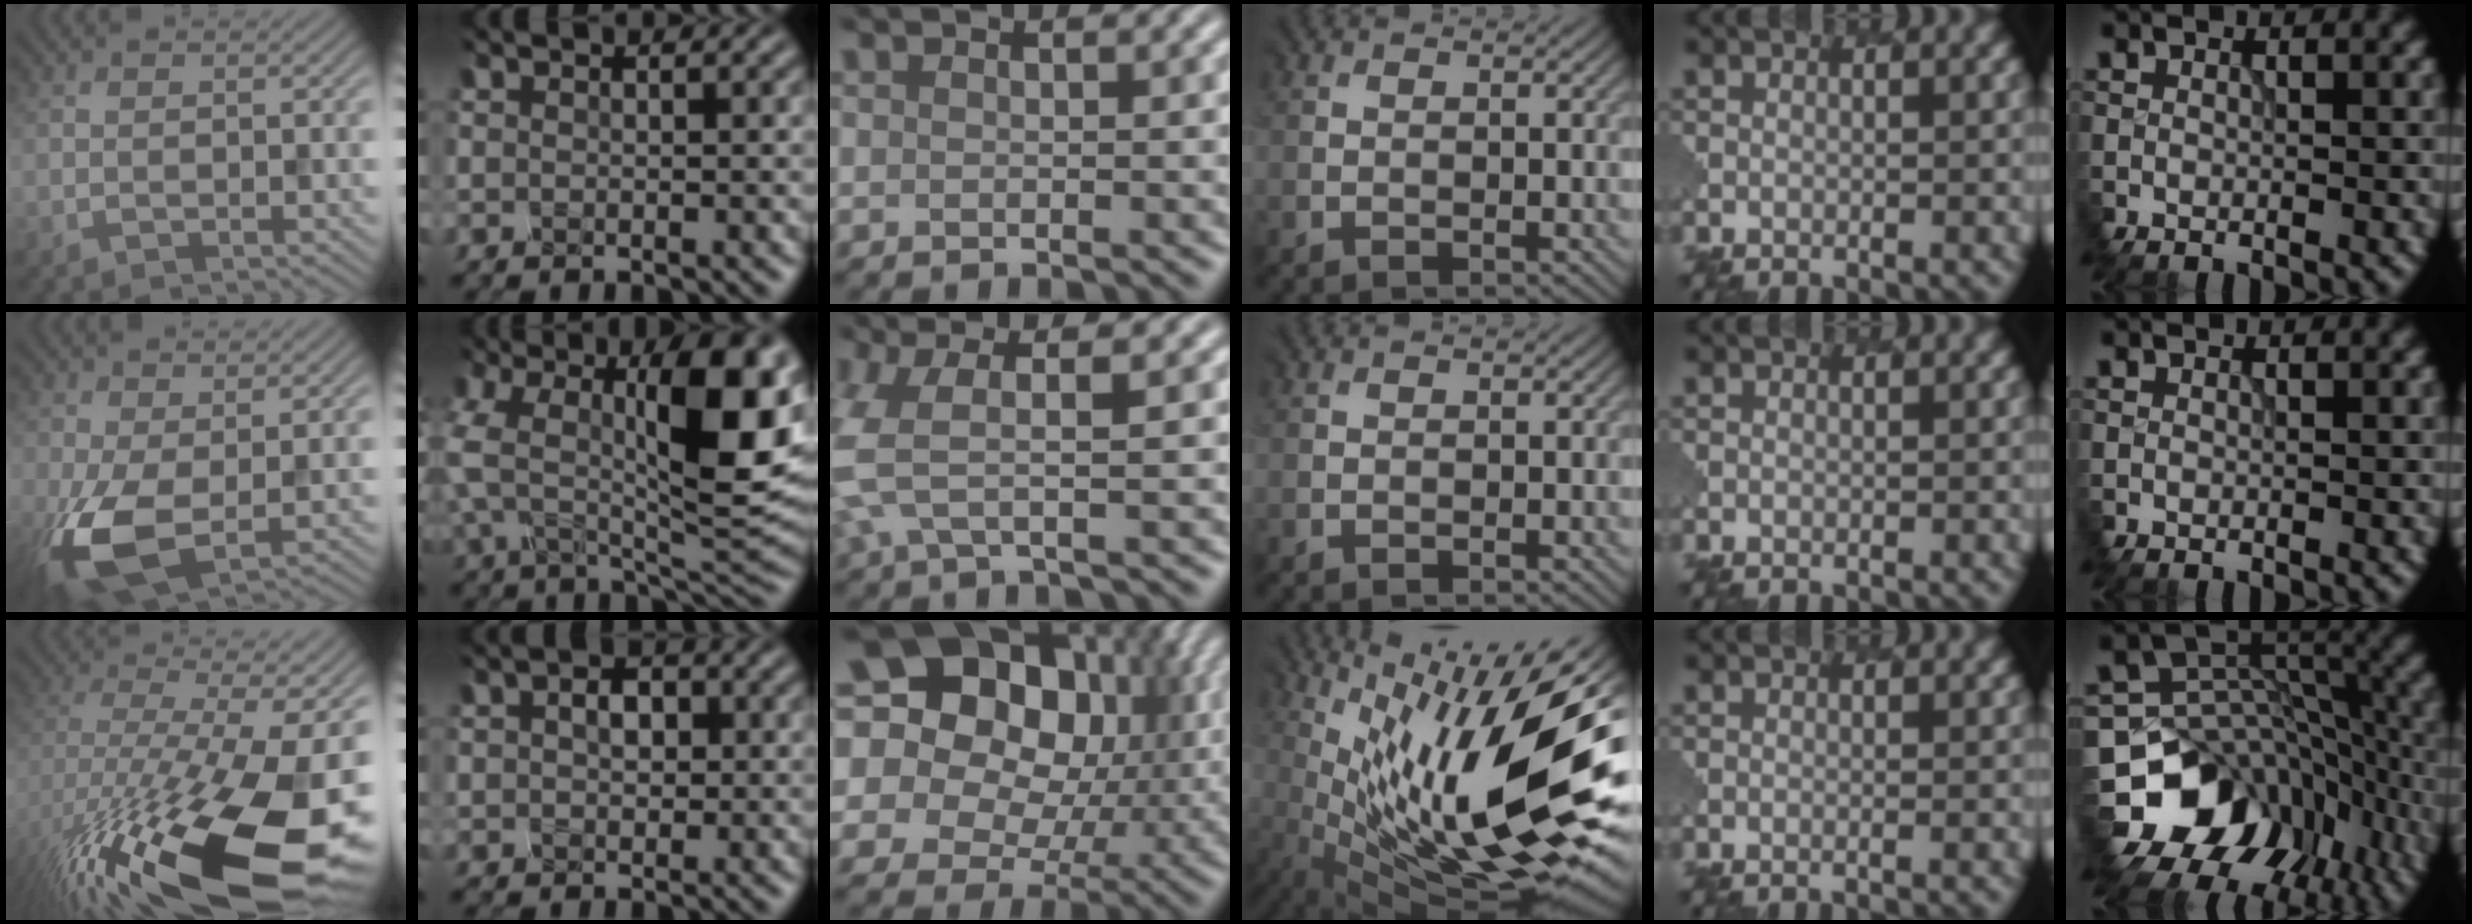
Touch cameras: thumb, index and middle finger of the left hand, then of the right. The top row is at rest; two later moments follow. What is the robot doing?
{"motion": "disassemble", "object": "battery cover"}